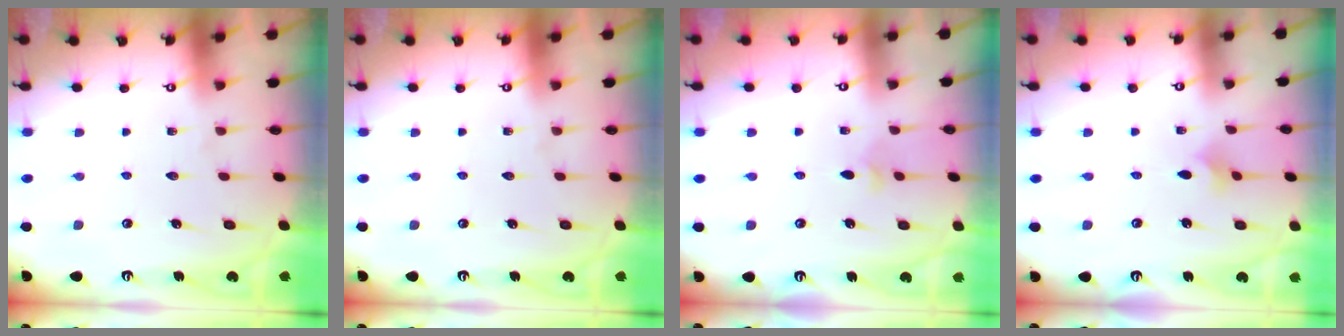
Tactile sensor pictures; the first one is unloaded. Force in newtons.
{"total": 0.0}
{"total": 3.7, "press": 3.5, "slide": 0.9}
{"total": 1.6, "press": 1.5, "slide": 0.4}